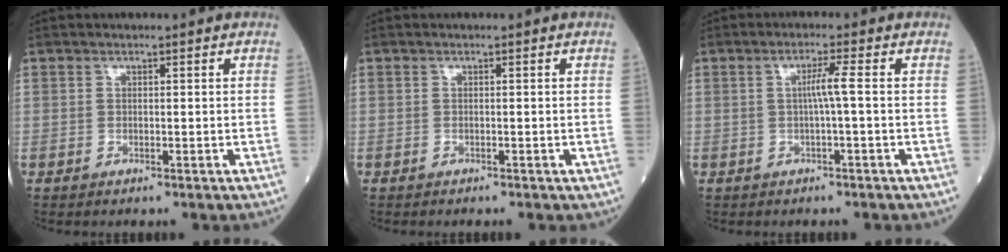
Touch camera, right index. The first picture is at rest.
{"total": 0.8, "force": [-0.7, 0.4, 0.3], "torque": [-0.007, 0.001, -0.007]}
{"total": 2.6, "force": [0.1, -0.7, 2.5], "torque": [-0.043, 0.004, 0.002]}